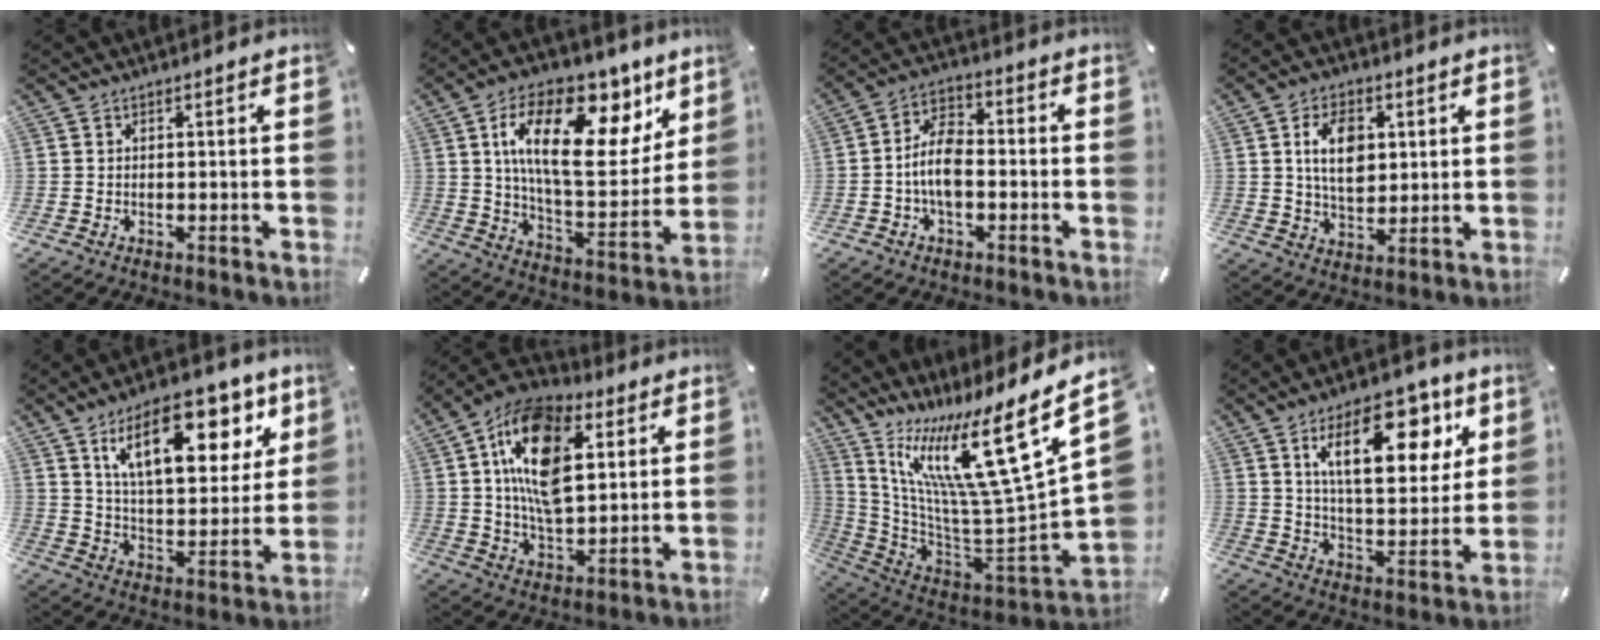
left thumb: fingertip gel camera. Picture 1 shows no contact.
{"total": 23.4, "force": [9.7, 11.4, 17.9], "torque": [-0.275, -0.042, 0.158]}
{"total": 8.5, "force": [-2.1, 4.8, 6.7], "torque": [-0.138, 0.015, -0.040]}
{"total": 9.9, "force": [2.4, 6.7, 7.0], "torque": [-0.127, 0.000, 0.038]}
{"total": 20.4, "force": [11.1, 10.0, 13.9], "torque": [-0.214, -0.039, 0.186]}
{"total": 18.7, "force": [6.1, 11.0, 13.9], "torque": [-0.269, -0.006, 0.104]}
{"total": 22.7, "force": [11.5, 4.7, 19.0], "torque": [-0.332, -0.111, 0.182]}
{"total": 19.7, "force": [9.4, 9.4, 14.5], "torque": [-0.220, -0.022, 0.151]}